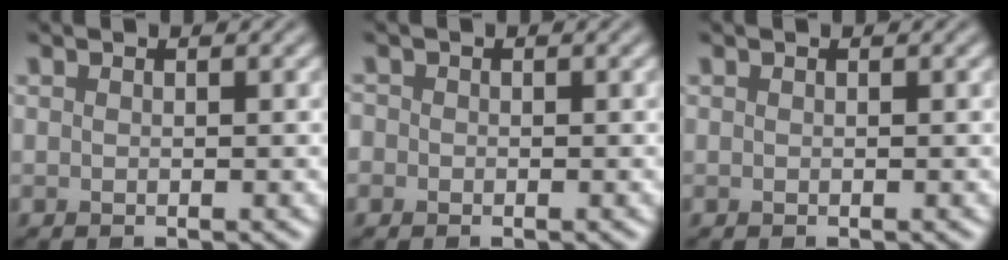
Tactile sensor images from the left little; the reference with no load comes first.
{"total": 0.8, "force": [-0.3, 0.7, 0.1], "torque": [0.003, -0.003, -0.008]}
{"total": 0.0}